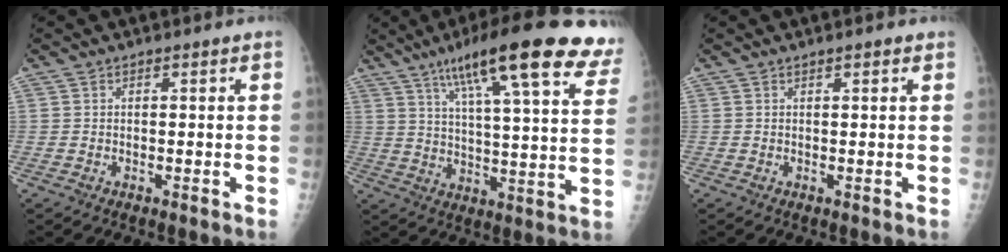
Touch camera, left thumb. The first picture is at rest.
{"total": 25.4, "force": [16.2, 4.6, 19.1], "torque": [-0.261, -0.029, 0.223]}
{"total": 1.1, "force": [0.8, 0.3, 0.8], "torque": [-0.009, 0.000, 0.011]}